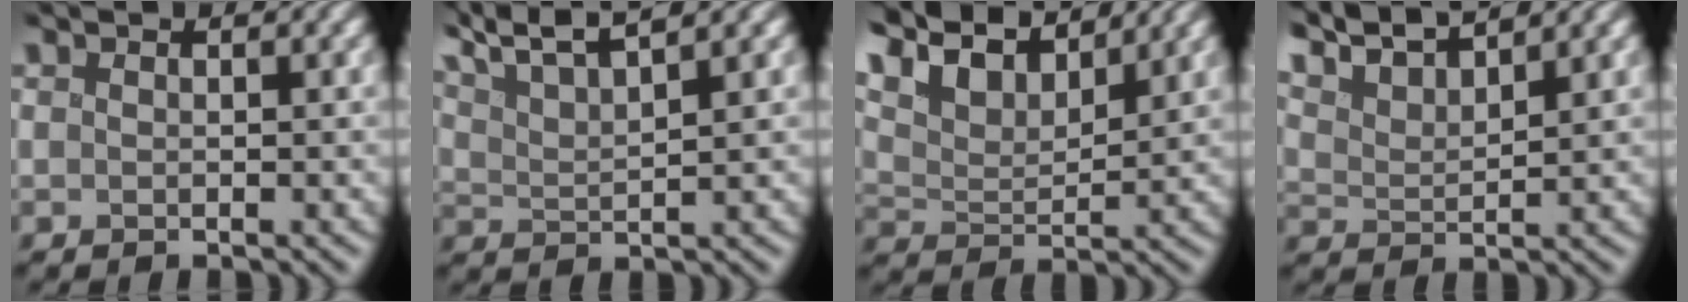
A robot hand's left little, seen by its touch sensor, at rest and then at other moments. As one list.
[{"total": 7.9, "force": [6.1, 1.7, 4.8], "torque": [-0.097, 0.027, 0.072]}, {"total": 8.6, "force": [6.3, 3.4, 4.8], "torque": [-0.119, 0.021, 0.094]}, {"total": 7.4, "force": [6.3, 1.4, 3.6], "torque": [-0.086, 0.019, 0.091]}]